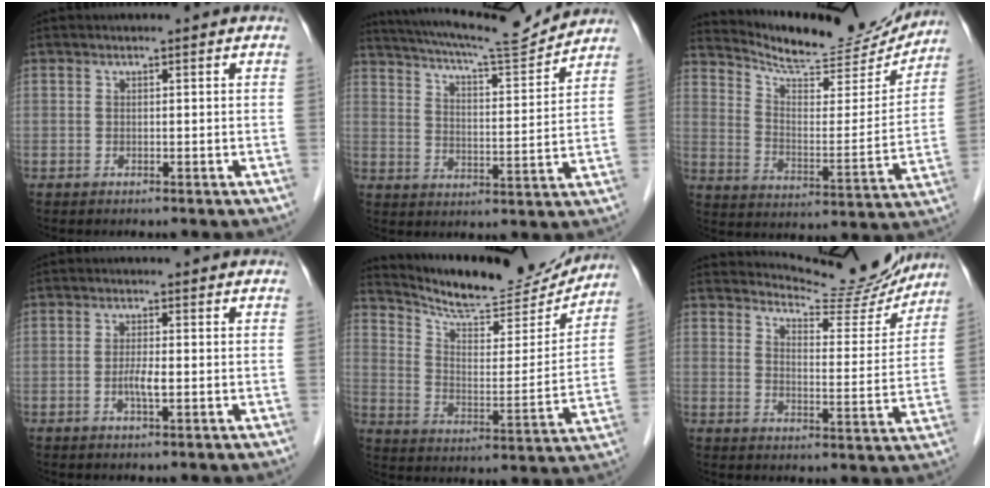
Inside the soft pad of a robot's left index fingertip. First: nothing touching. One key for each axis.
{"total": 12.4, "fx": 11.5, "fy": 0.2, "fz": 4.6, "tx": -0.083, "ty": -0.022, "tz": 0.163}
{"total": 16.3, "fx": 15.4, "fy": 2.8, "fz": 4.6, "tx": -0.074, "ty": -0.047, "tz": 0.209}
{"total": 3.4, "fx": -2.7, "fy": 0.2, "fz": 2.0, "tx": -0.038, "ty": -0.017, "tz": -0.051}
{"total": 16.7, "fx": 15.7, "fy": 2.9, "fz": 5.0, "tx": -0.083, "ty": -0.043, "tz": 0.219}
{"total": 9.7, "fx": 9.6, "fy": 1.2, "fz": 1.1, "tx": -0.012, "ty": -0.042, "tz": 0.112}